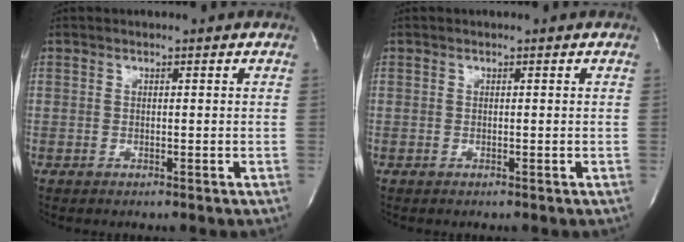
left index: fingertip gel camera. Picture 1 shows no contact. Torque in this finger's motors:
{"motor_torque": [0.00, 0.00, 0.00, 0.00]}